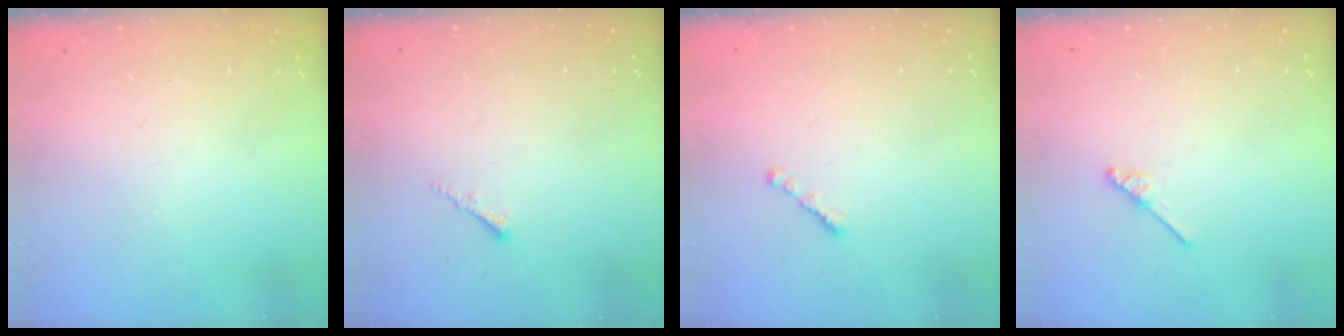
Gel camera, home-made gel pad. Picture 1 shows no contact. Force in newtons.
{"total": 1.5, "press": 1.5, "slide": 0.4}
{"total": 1.3, "press": 1.2, "slide": 0.5}
{"total": 3.7, "press": 3.7, "slide": 0.4}